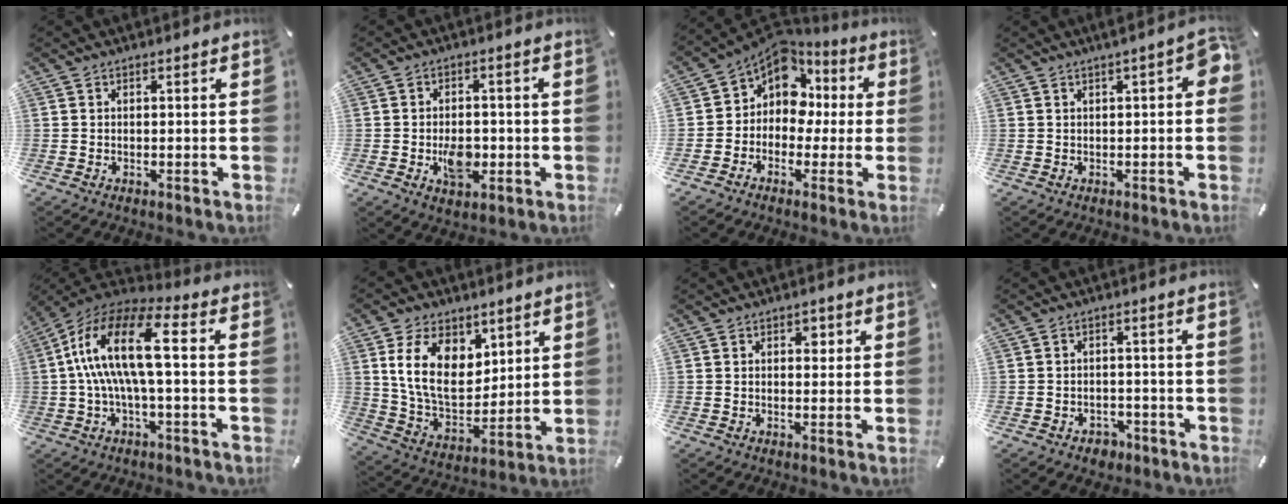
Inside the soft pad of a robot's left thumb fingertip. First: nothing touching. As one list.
[{"total": 7.1, "force": [-1.6, 4.8, 5.0], "torque": [-0.087, 0.006, -0.023]}, {"total": 8.7, "force": [2.7, 7.4, 3.6], "torque": [-0.101, -0.025, 0.054]}, {"total": 5.0, "force": [0.7, 1.7, 4.6], "torque": [-0.068, 0.006, 0.010]}, {"total": 17.5, "force": [1.2, 6.2, 16.3], "torque": [-0.334, 0.003, 0.014]}, {"total": 14.5, "force": [6.1, 9.9, 8.7], "torque": [-0.171, -0.021, 0.112]}, {"total": 2.0, "force": [0.6, 1.5, 1.2], "torque": [-0.002, -0.003, 0.003]}, {"total": 3.4, "force": [-2.0, 2.5, 1.0], "torque": [-0.015, 0.009, -0.037]}]